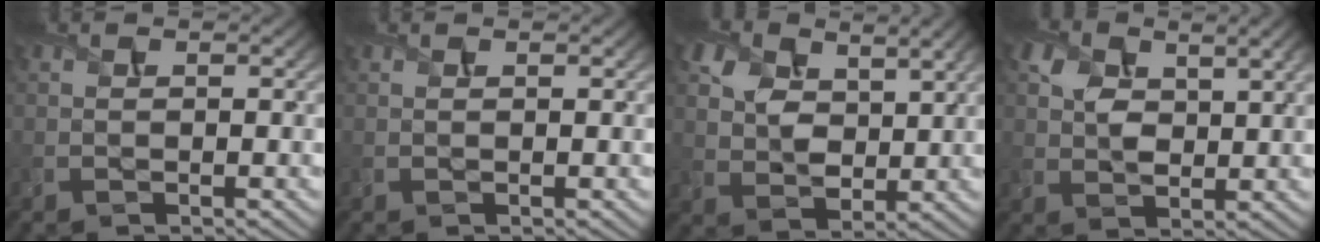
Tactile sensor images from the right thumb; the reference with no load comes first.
{"total": 0.0}
{"total": 7.6, "force": [3.8, 4.6, 4.7], "torque": [-0.120, 0.000, 0.071]}
{"total": 6.4, "force": [2.5, 3.5, 4.7], "torque": [-0.095, 0.002, 0.044]}